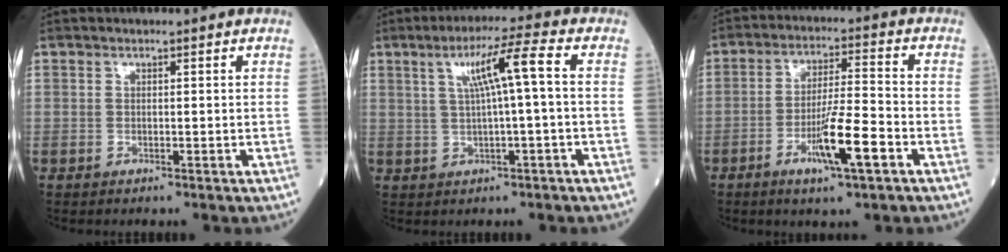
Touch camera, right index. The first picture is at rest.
{"total": 7.2, "force": [1.3, -0.5, 7.1], "torque": [-0.124, 0.015, 0.025]}
{"total": 9.6, "force": [-4.1, 0.6, 8.7], "torque": [-0.158, -0.008, -0.071]}